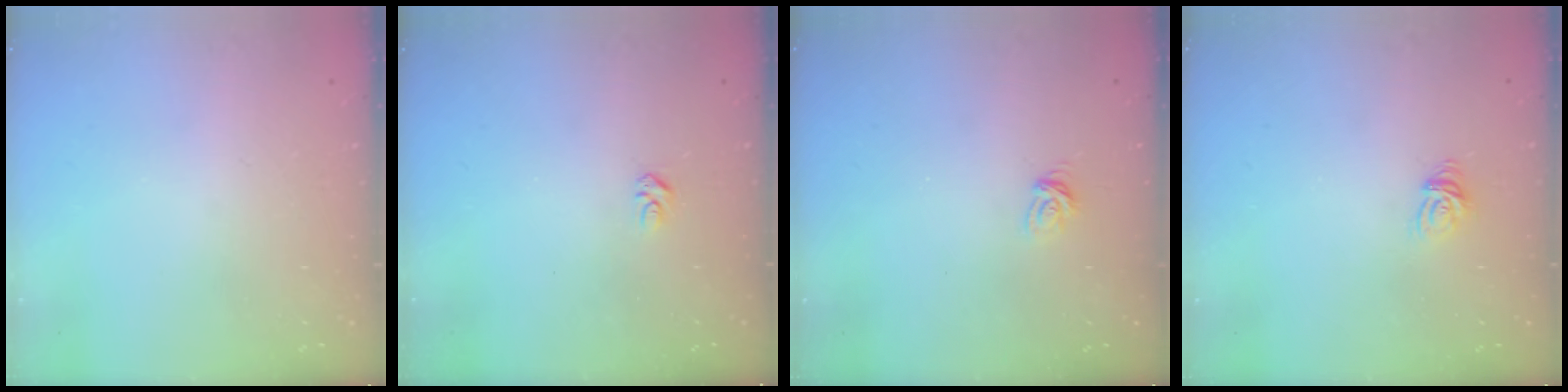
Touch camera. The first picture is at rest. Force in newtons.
{"total": 2.8, "press": 2.8, "slide": 0.4}
{"total": 4.5, "press": 4.5, "slide": 0.2}
{"total": 5.9, "press": 5.9, "slide": 0.4}